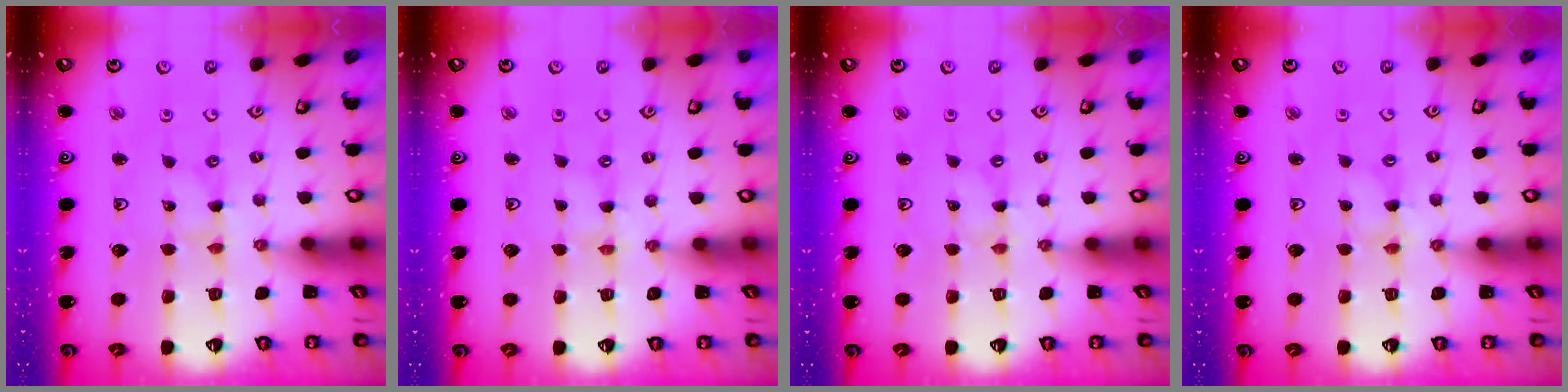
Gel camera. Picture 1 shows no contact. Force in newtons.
{"total": 0.0}
{"total": 0.0}
{"total": 0.0}